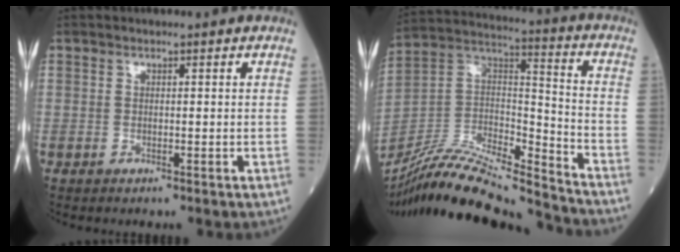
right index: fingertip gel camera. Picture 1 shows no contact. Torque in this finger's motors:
{"motor_torque": [0.17, -0.51, 0.26, 0.07]}